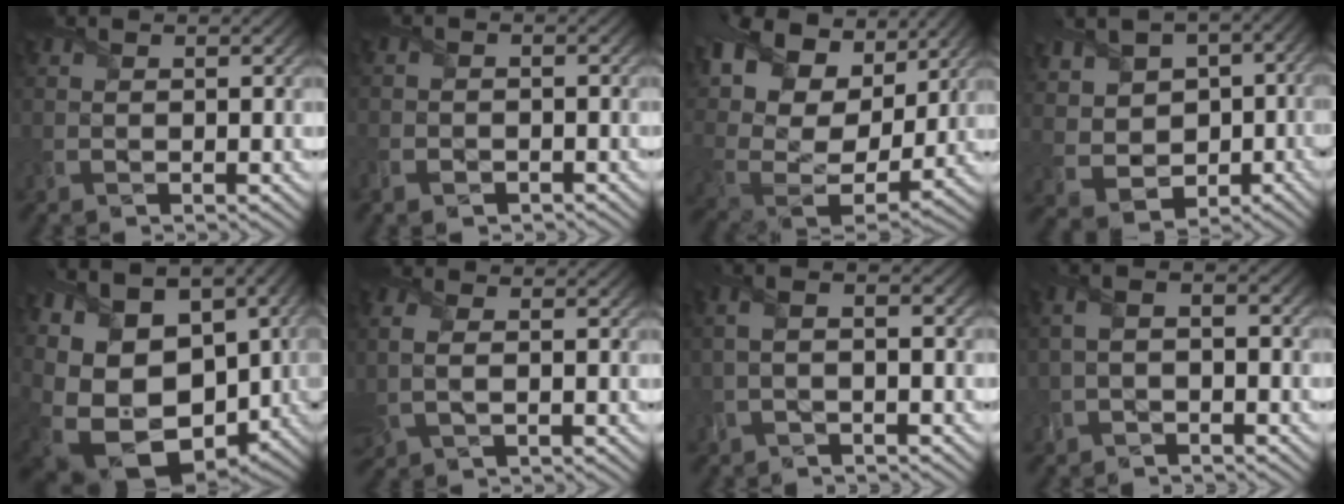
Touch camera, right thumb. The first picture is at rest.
{"total": 2.5, "force": [-1.9, 1.4, 0.6], "torque": [-0.015, -0.006, -0.041]}
{"total": 18.3, "force": [9.9, 10.5, 11.3], "torque": [-0.263, 0.049, 0.166]}
{"total": 7.1, "force": [0.6, 6.3, 3.1], "torque": [-0.097, -0.014, 0.002]}
{"total": 17.6, "force": [-2.6, 13.8, 10.6], "torque": [-0.234, -0.041, -0.028]}
{"total": 4.3, "force": [-0.2, 2.7, 3.4], "torque": [-0.109, 0.005, 0.004]}
{"total": 3.6, "force": [-1.0, 0.8, 3.4], "torque": [-0.081, 0.007, -0.024]}
{"total": 3.8, "force": [-1.2, 1.7, 3.2], "torque": [-0.076, 0.006, -0.019]}